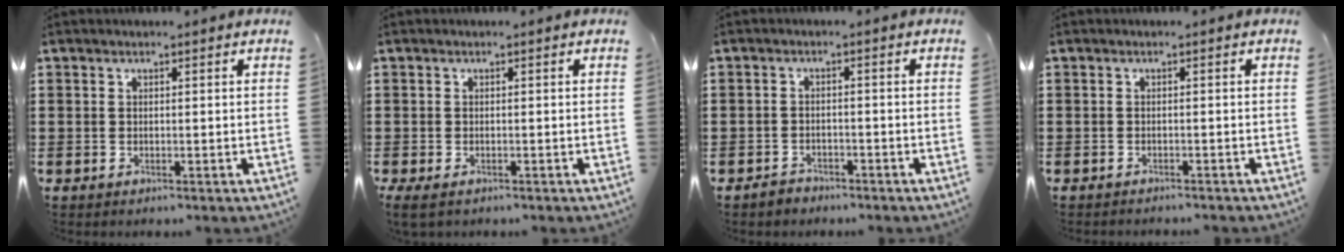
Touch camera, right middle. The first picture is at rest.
{"total": 0.6, "force": [-0.3, 0.3, 0.5], "torque": [-0.012, -0.002, -0.004]}
{"total": 1.6, "force": [-1.4, 0.6, 0.0], "torque": [-0.005, 0.003, -0.032]}
{"total": 0.7, "force": [-0.7, -0.1, 0.0], "torque": [-0.003, -0.001, -0.015]}